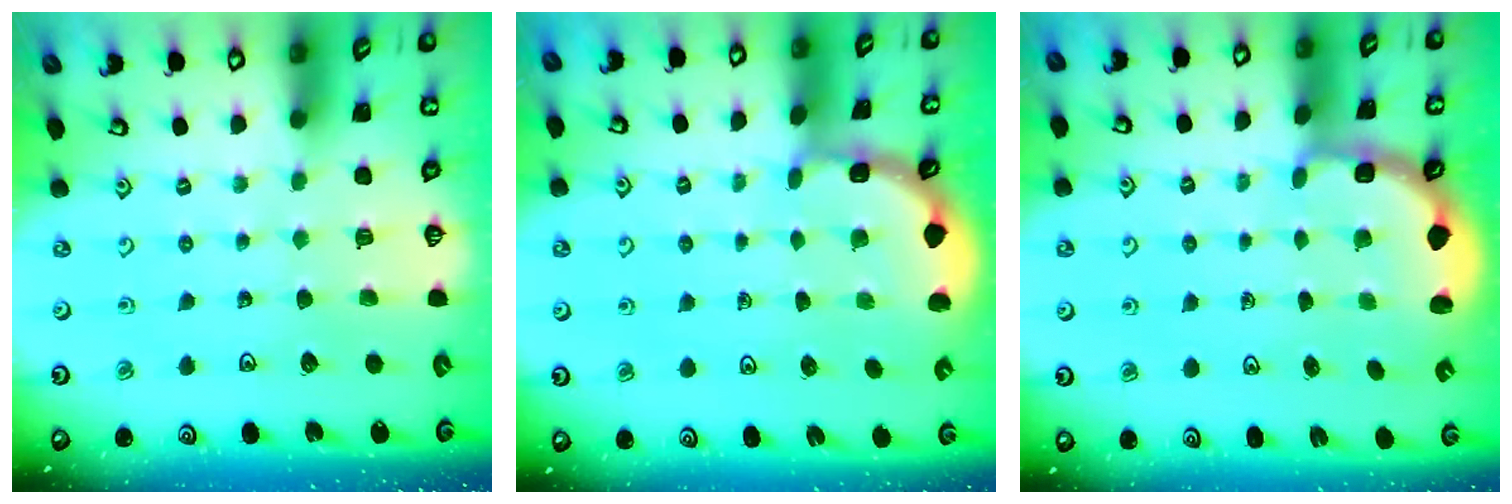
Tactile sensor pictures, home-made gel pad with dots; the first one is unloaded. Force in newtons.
{"total": 2.1, "press": 2.1, "slide": 0.2}
{"total": 2.9, "press": 1.9, "slide": 2.2}